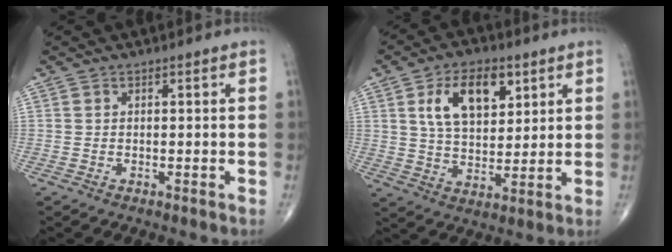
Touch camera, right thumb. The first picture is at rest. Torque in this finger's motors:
{"motor_torque": [0.56, 0.63, 1.05, 0.54, 0.33]}